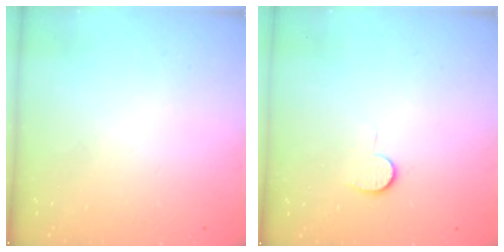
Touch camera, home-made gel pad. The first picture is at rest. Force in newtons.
{"total": 4.0, "press": 4.0, "slide": 0.4}